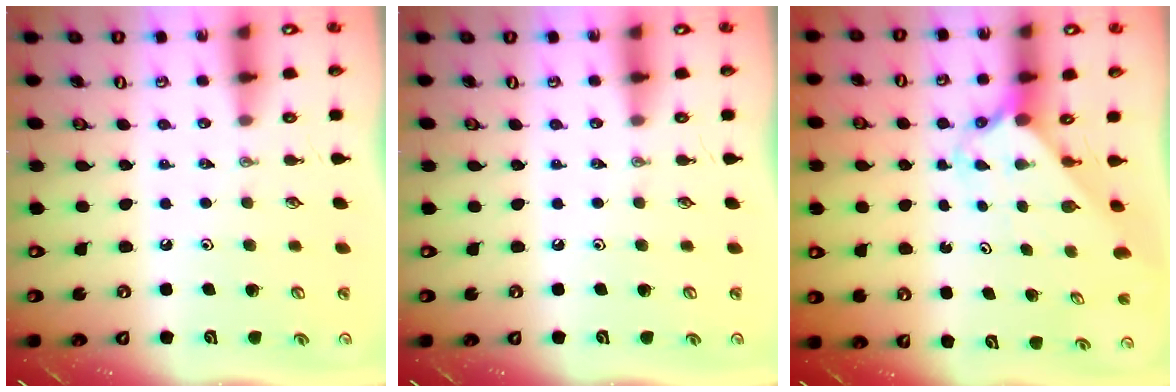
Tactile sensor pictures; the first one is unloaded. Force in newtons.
{"total": 0.0}
{"total": 2.2, "press": 2.2, "slide": 0.2}